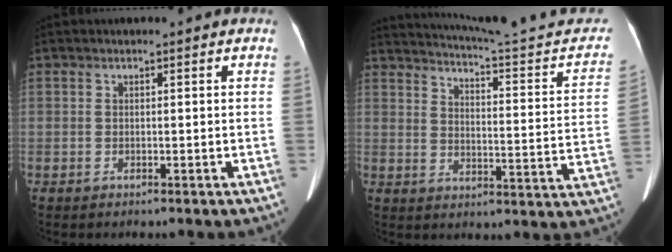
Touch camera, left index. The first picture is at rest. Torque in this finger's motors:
{"motor_torque": [-0.52, -1.62, -0.17, -0.01]}